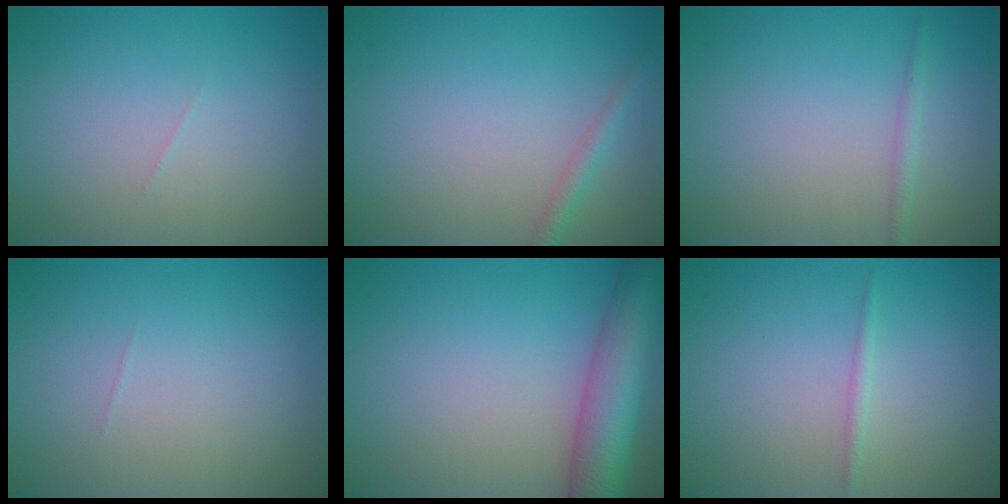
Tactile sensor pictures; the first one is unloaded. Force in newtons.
{"total": 1.5, "press": 1.5, "slide": 0.1}
{"total": 1.1, "press": 1.1, "slide": 0.1}
{"total": 0.0}
{"total": 8.5, "press": 8.5, "slide": 0.4}
{"total": 0.8, "press": 0.8, "slide": 0.1}